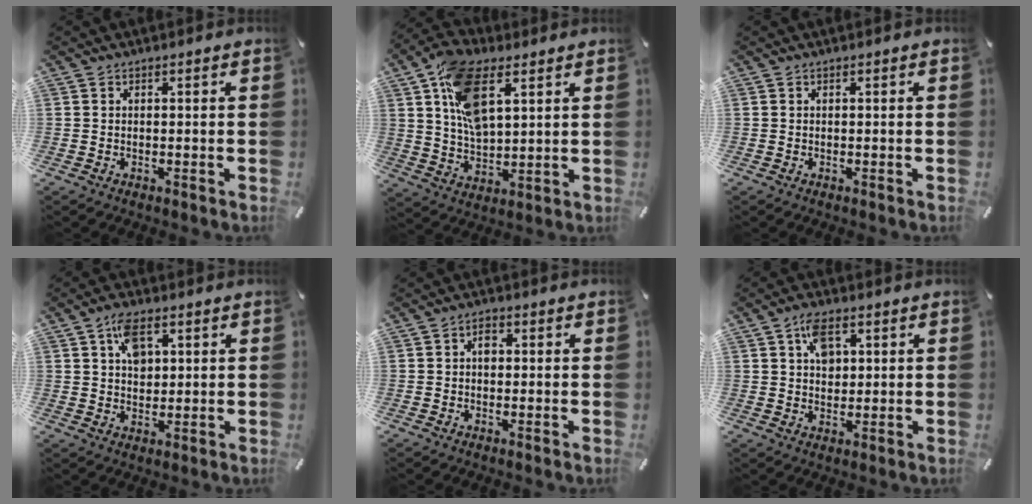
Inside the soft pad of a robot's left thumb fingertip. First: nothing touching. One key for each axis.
{"total": 13.5, "fx": 5.8, "fy": 7.3, "fz": 9.7, "tx": -0.193, "ty": -0.011, "tz": 0.103}
{"total": 0.0}
{"total": 6.4, "fx": 2.4, "fy": 4.3, "fz": 4.0, "tx": -0.065, "ty": 0.001, "tz": 0.040}
{"total": 2.1, "fx": 0.2, "fy": 1.5, "fz": 1.5, "tx": -0.022, "ty": 0.004, "tz": -0.001}
{"total": 5.9, "fx": 2.1, "fy": 4.2, "fz": 3.6, "tx": -0.056, "ty": 0.001, "tz": 0.033}